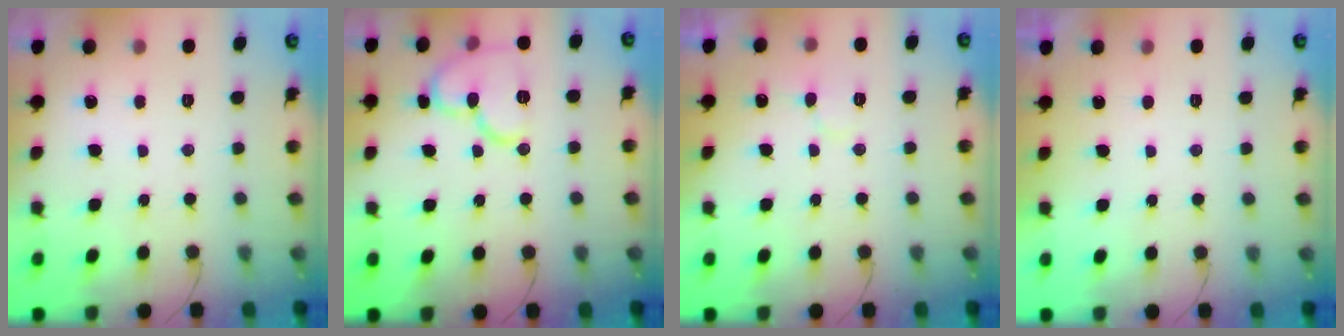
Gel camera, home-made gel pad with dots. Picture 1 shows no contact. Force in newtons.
{"total": 12.0, "press": 11.9, "slide": 0.9}
{"total": 6.8, "press": 6.8, "slide": 0.5}
{"total": 1.0, "press": 1.0, "slide": 0.2}